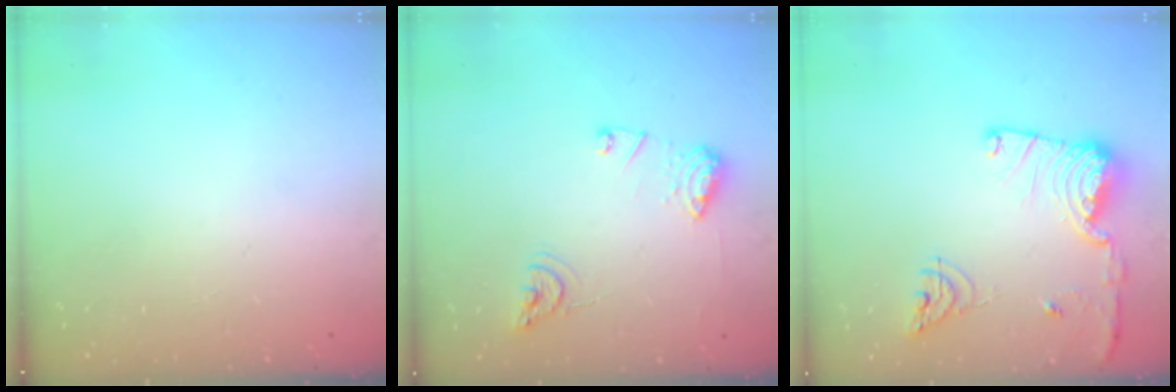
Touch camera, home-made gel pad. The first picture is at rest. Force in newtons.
{"total": 11.2, "press": 11.1, "slide": 1.1}
{"total": 14.9, "press": 14.8, "slide": 1.6}